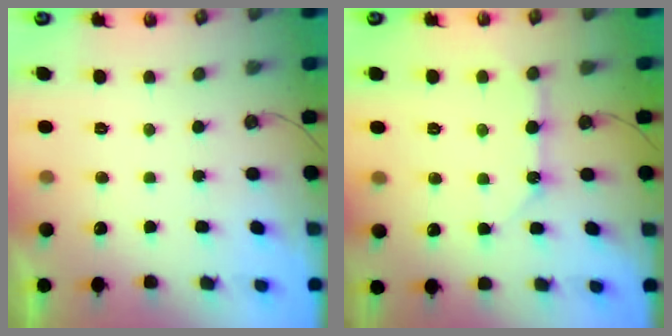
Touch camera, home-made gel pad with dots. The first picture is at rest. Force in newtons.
{"total": 11.0, "press": 11.0, "slide": 1.1}